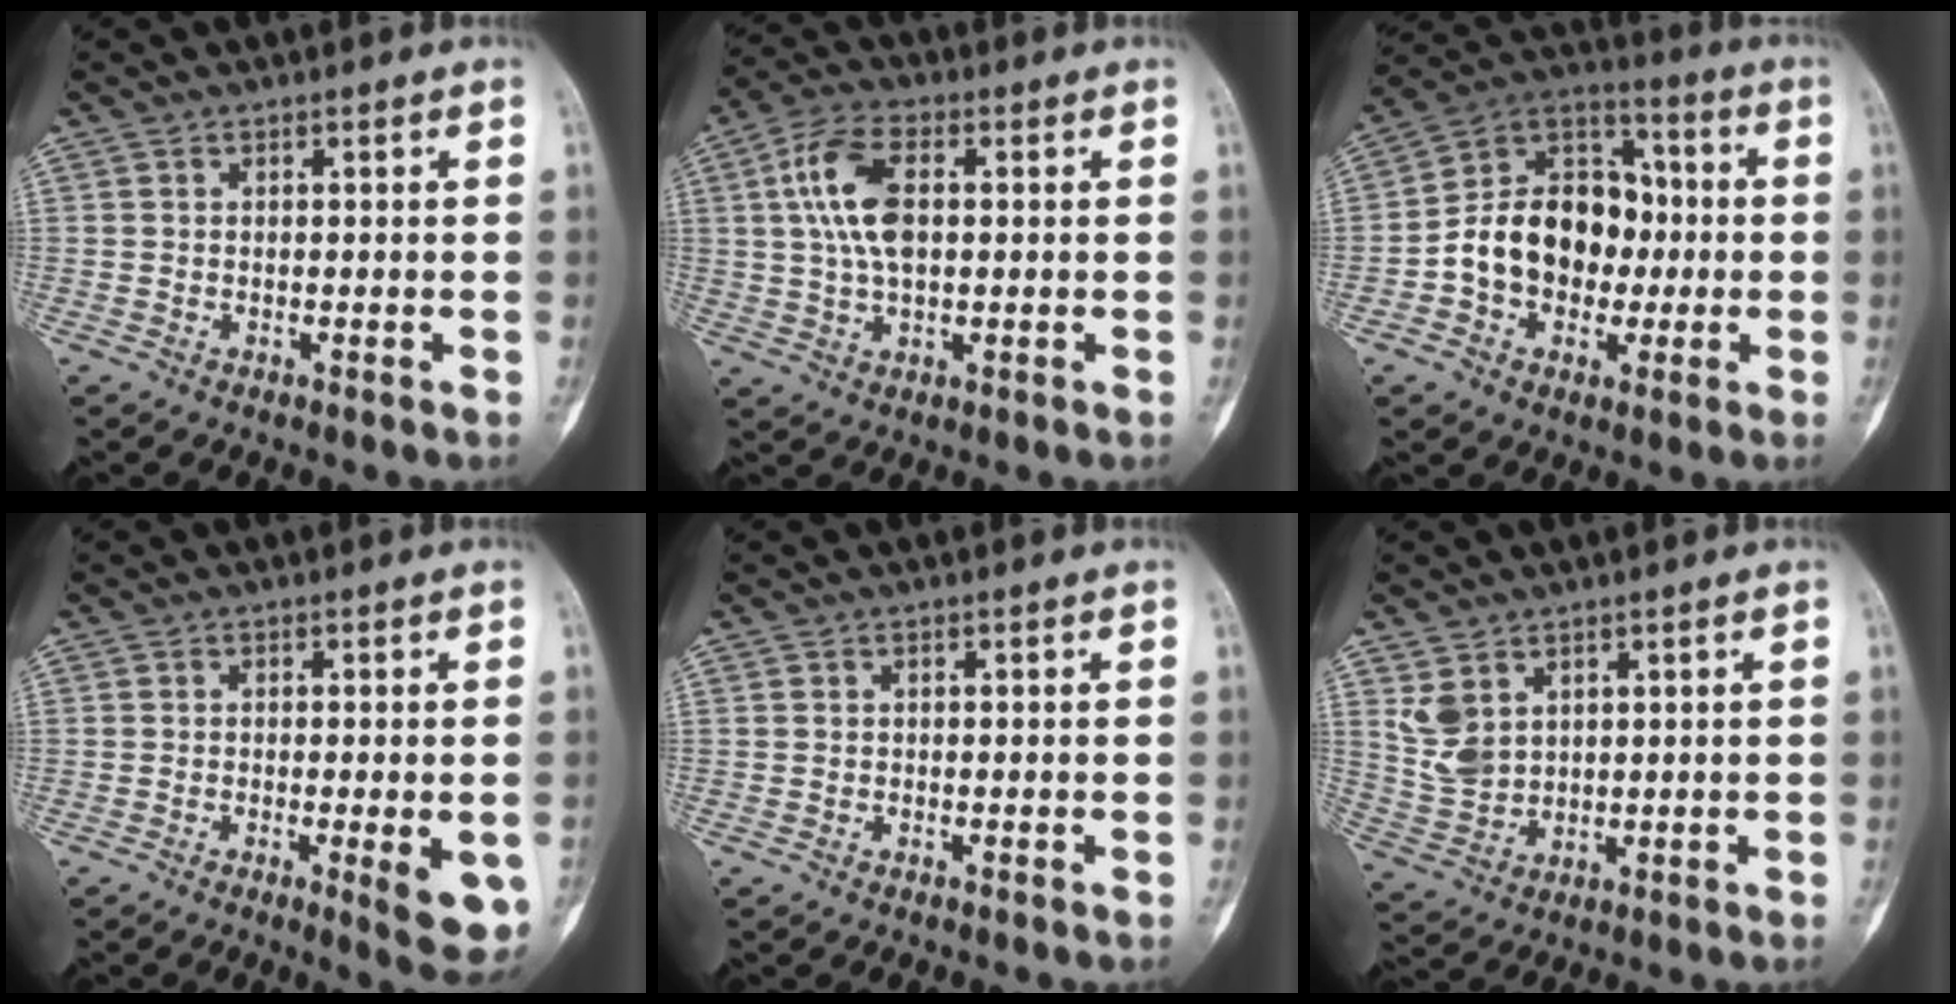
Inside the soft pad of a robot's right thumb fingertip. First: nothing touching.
{"total": 10.7, "force": [1.8, 5.6, 8.9], "torque": [-0.179, 0.010, 0.033]}
{"total": 16.9, "force": [-1.8, 12.9, 10.8], "torque": [-0.129, 0.041, -0.035]}
{"total": 7.5, "force": [-2.0, 1.9, 7.0], "torque": [-0.079, -0.014, -0.023]}
{"total": 0.0}
{"total": 6.6, "force": [3.1, 4.5, 3.7], "torque": [-0.064, -0.014, 0.079]}